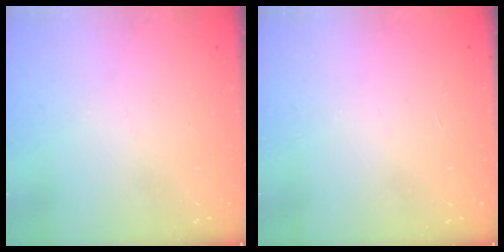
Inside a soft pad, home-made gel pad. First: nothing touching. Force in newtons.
{"total": 1.6, "press": 1.6, "slide": 0.1}